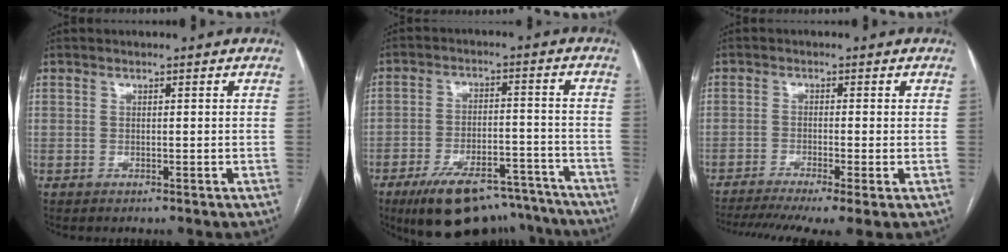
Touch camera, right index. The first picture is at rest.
{"total": 17.2, "force": [-13.9, 6.1, 8.0], "torque": [-0.104, 0.023, -0.204]}
{"total": 11.2, "force": [-7.9, 1.0, 7.9], "torque": [-0.136, -0.015, -0.126]}